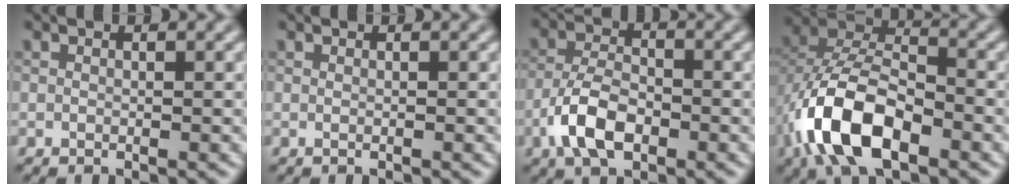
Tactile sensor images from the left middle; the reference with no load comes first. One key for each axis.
{"total": 0.5, "fx": 0.0, "fy": 0.3, "fz": 0.4, "tx": -0.003, "ty": 0.002, "tz": -0.003}
{"total": 4.8, "fx": -2.3, "fy": 2.4, "fz": 3.4, "tx": -0.066, "ty": 0.006, "tz": -0.051}
{"total": 9.6, "fx": -4.2, "fy": 5.0, "fz": 7.0, "tx": -0.143, "ty": 0.011, "tz": -0.088}